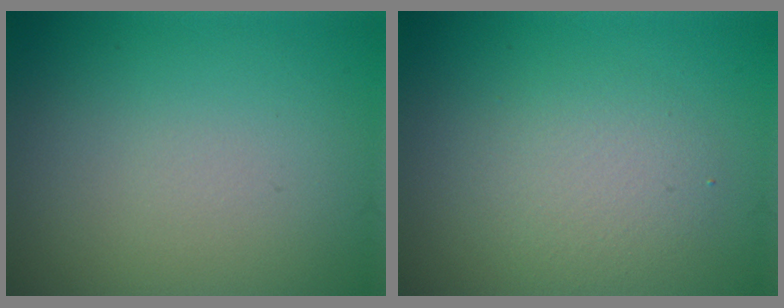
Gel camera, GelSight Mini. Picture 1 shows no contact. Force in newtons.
{"total": 2.9, "press": 2.9, "slide": 0.2}